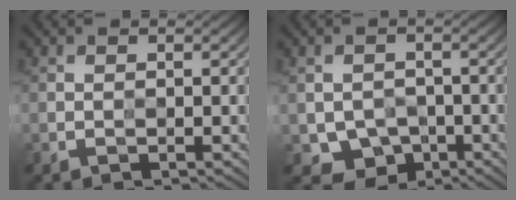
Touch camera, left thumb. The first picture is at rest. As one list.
[{"total": 5.0, "force": [-1.8, 4.0, 2.2], "torque": [-0.044, -0.017, -0.033]}]